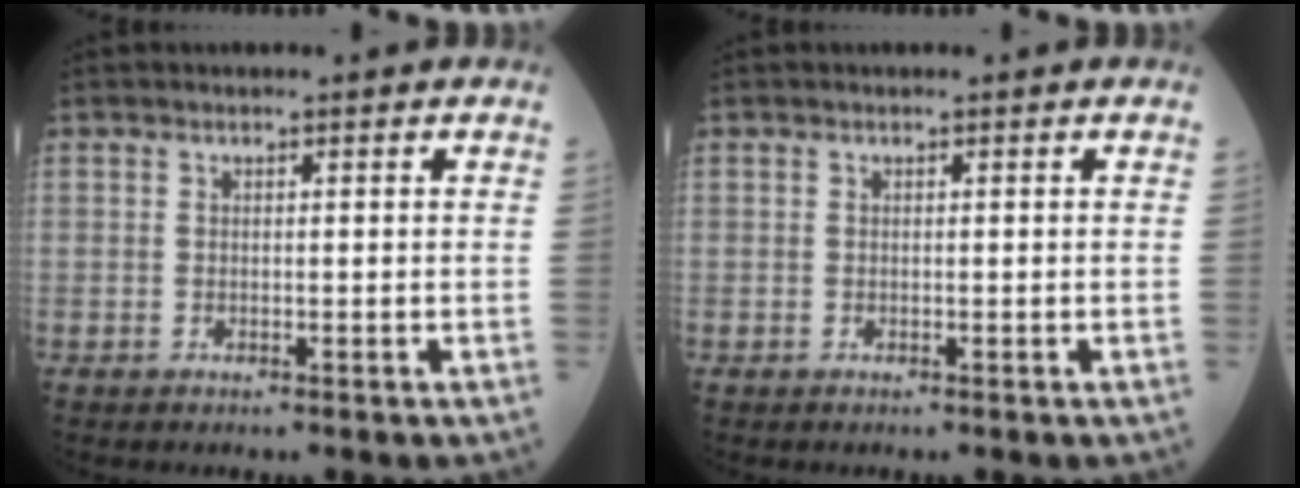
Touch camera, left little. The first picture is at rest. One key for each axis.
{"total": 0.0}